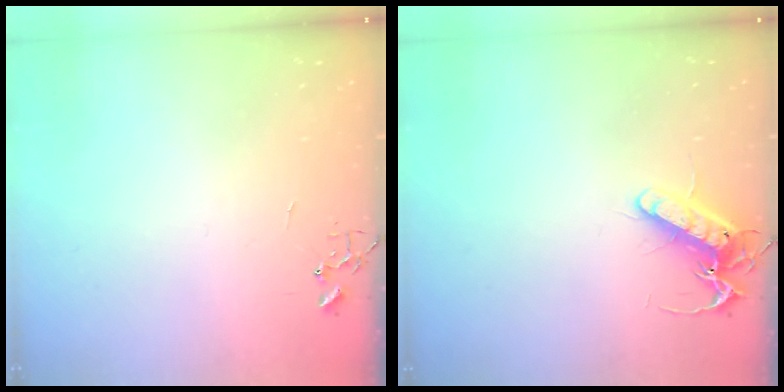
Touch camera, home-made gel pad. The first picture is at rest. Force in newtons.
{"total": 13.9, "press": 13.8, "slide": 1.7}